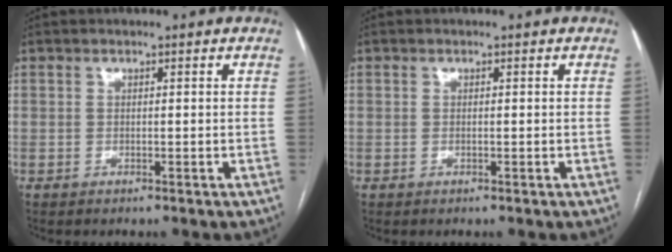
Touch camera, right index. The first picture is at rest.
{"total": 0.0}